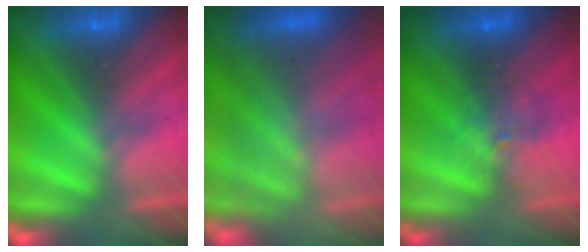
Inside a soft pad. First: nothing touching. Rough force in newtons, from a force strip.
{"total": 11.1}
{"total": 2.1}